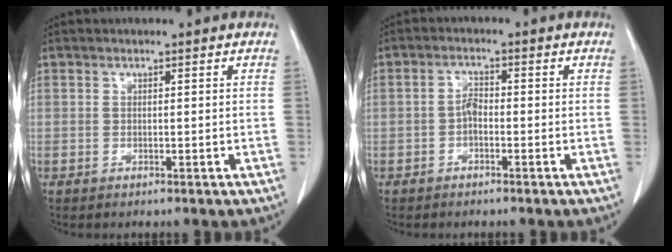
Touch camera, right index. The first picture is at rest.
{"total": 2.1, "force": [-0.8, 0.9, 1.7], "torque": [-0.028, 0.005, -0.016]}